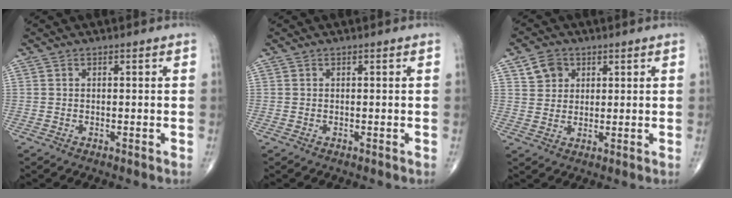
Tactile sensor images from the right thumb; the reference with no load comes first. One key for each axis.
{"total": 0.0}
{"total": 5.1, "fx": 2.3, "fy": 4.2, "fz": 1.7, "tx": -0.010, "ty": -0.008, "tz": 0.041}